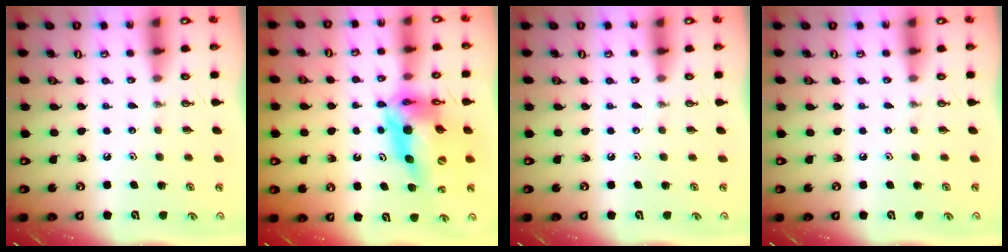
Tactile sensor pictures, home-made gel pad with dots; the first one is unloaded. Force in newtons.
{"total": 18.1, "press": 18.1, "slide": 1.5}
{"total": 0.0}
{"total": 0.0}